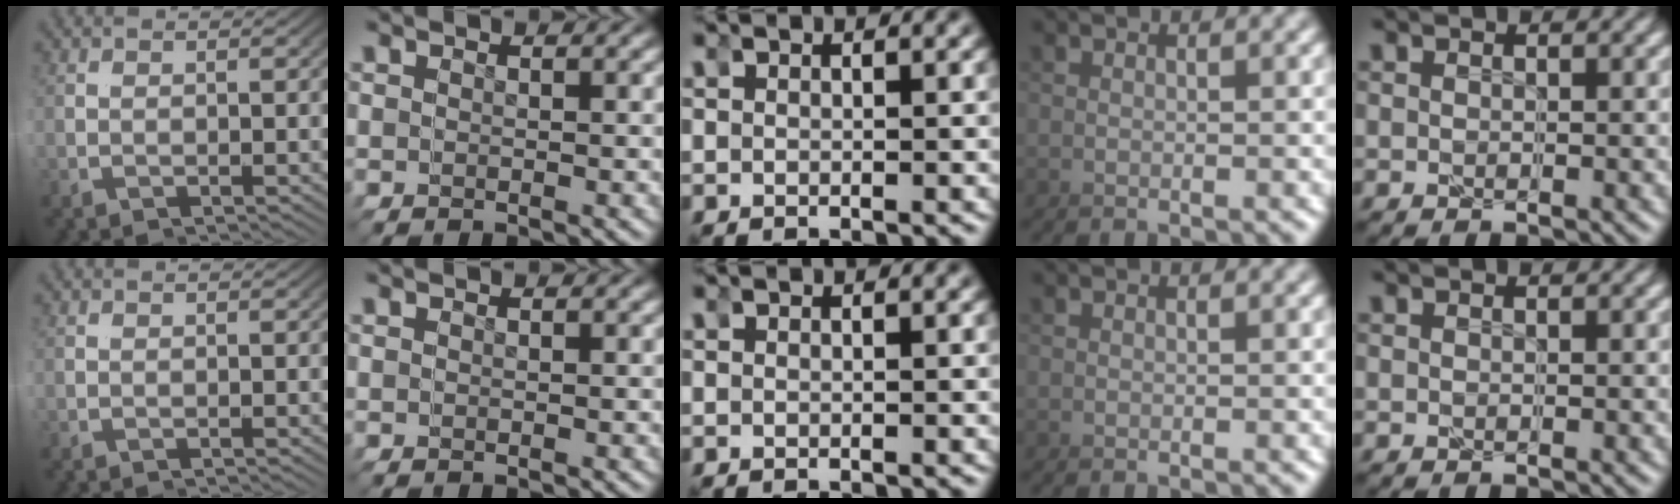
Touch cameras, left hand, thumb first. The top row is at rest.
{}